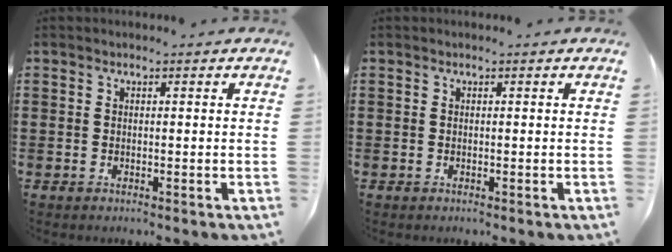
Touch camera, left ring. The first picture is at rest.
{"total": 0.0}